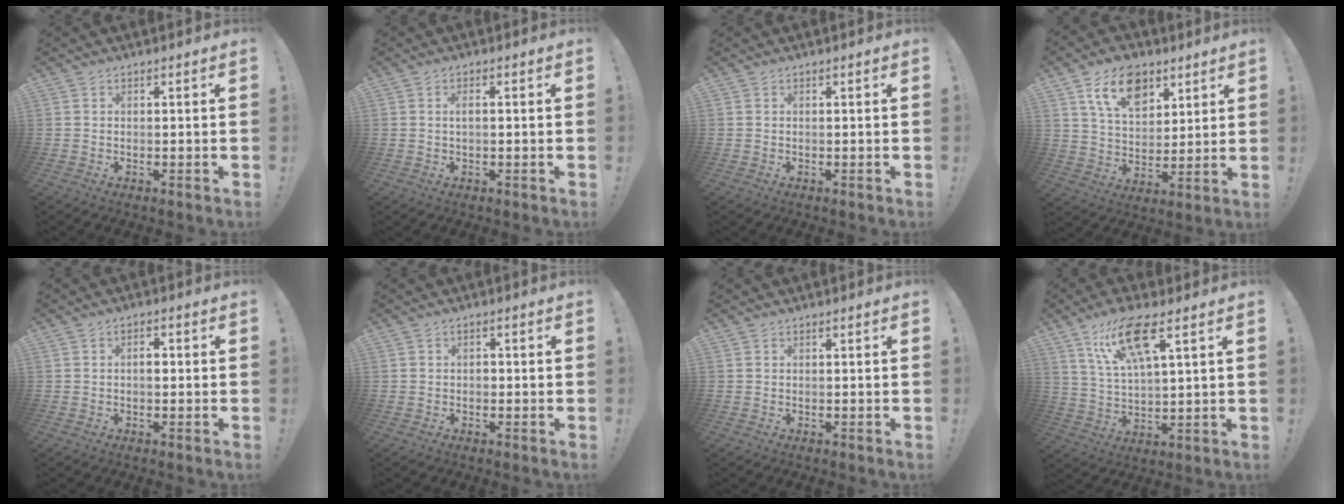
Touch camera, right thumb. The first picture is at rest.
{"total": 1.7, "force": [0.1, 0.3, 1.7], "torque": [-0.023, 0.000, -0.002]}
{"total": 0.0}
{"total": 14.0, "force": [7.8, 8.6, 7.8], "torque": [-0.119, -0.028, 0.144]}
{"total": 2.4, "force": [-0.3, 1.3, 2.0], "torque": [-0.023, 0.002, -0.011]}
{"total": 1.2, "force": [-0.6, 0.9, 0.6], "torque": [-0.009, 0.003, -0.012]}
{"total": 0.0}
{"total": 13.6, "force": [7.8, 3.6, 10.6], "torque": [-0.198, -0.018, 0.135]}